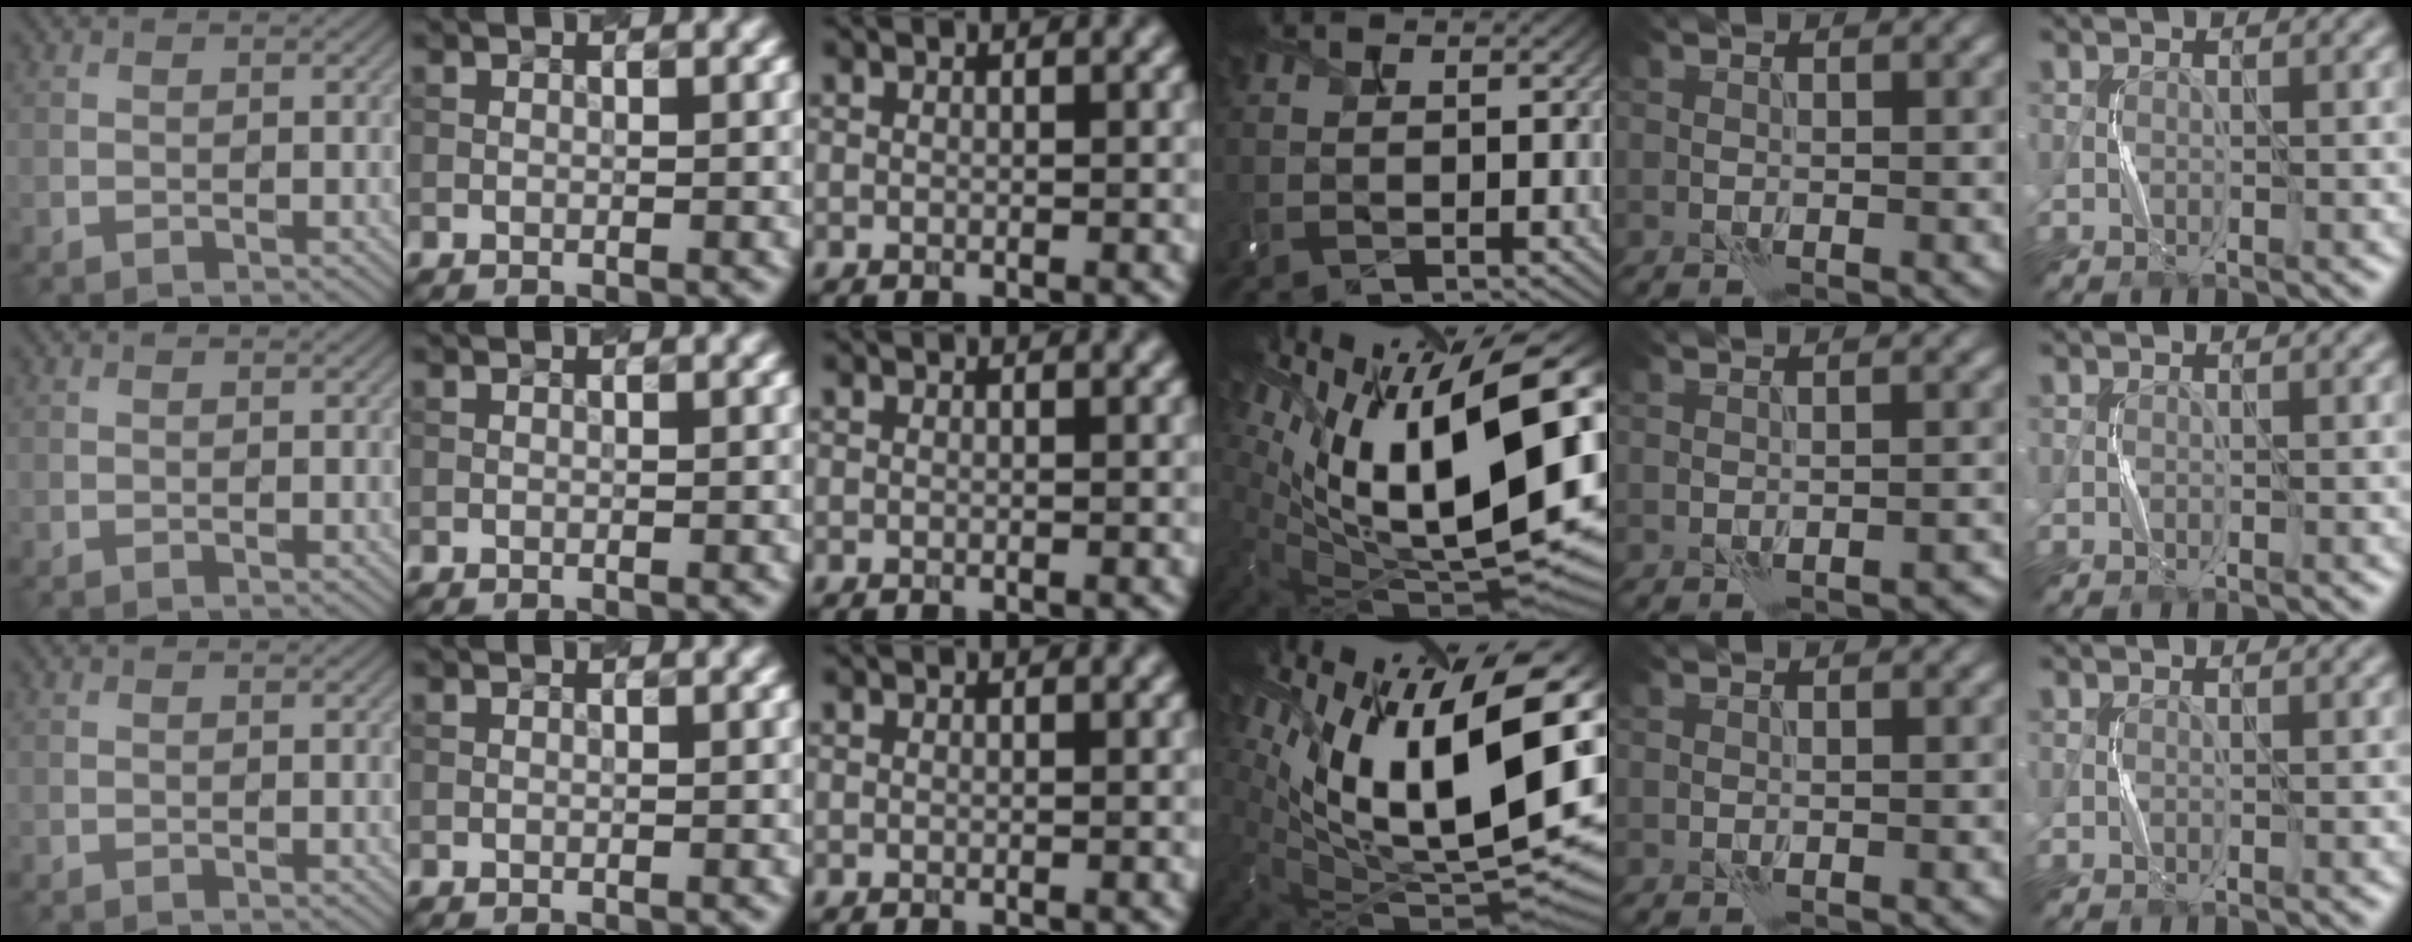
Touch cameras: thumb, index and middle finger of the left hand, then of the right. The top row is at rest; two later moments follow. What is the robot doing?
{"motion": "shake", "object": "tambourine"}